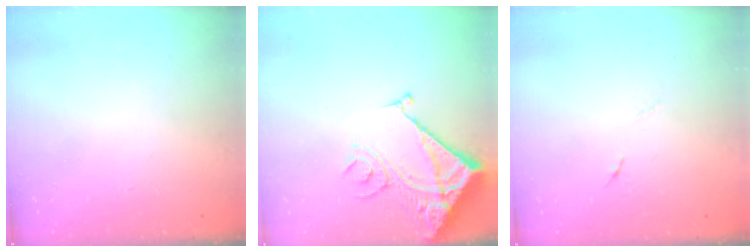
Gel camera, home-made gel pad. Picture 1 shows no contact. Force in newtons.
{"total": 13.7, "press": 13.6, "slide": 1.6}
{"total": 4.4, "press": 4.2, "slide": 1.3}